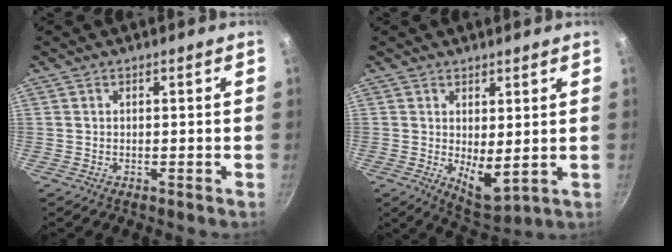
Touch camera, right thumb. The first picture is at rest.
{"total": 7.0, "force": [0.8, 3.2, 6.1], "torque": [-0.078, -0.024, 0.026]}